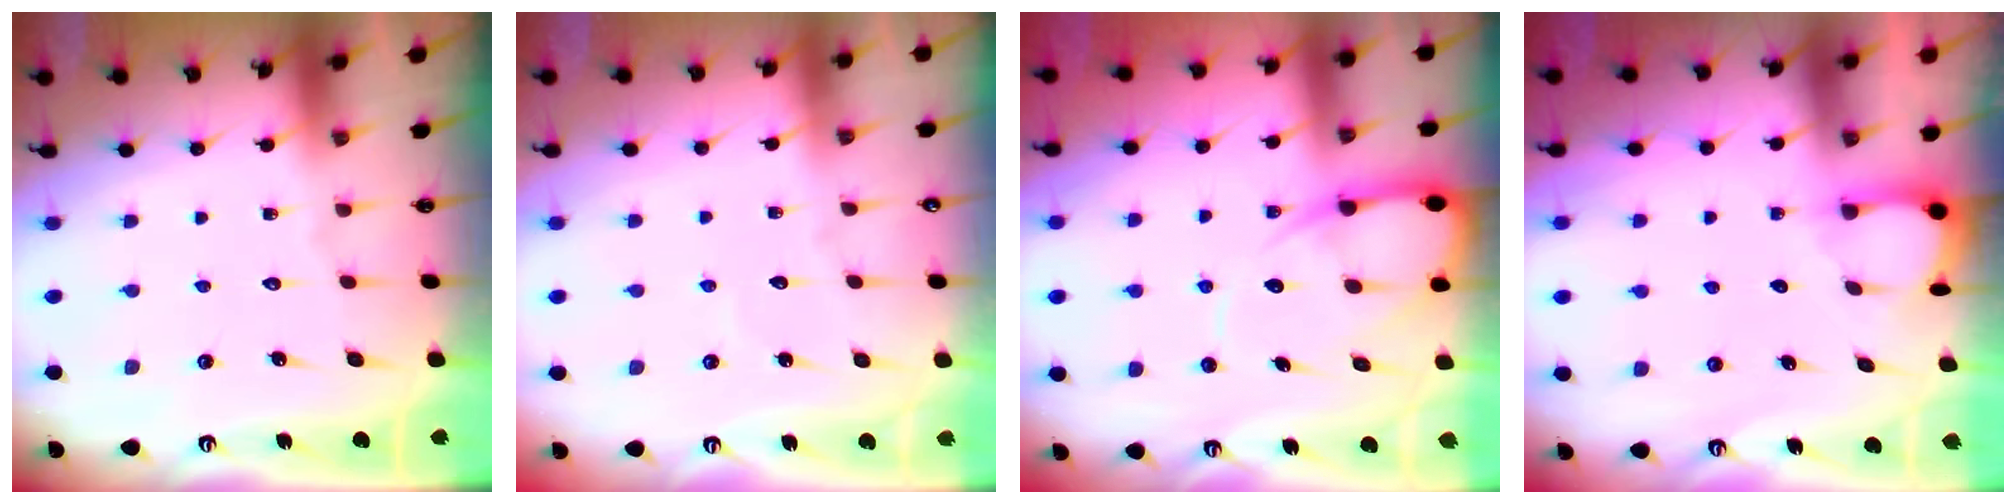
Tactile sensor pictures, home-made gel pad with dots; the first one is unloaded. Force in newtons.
{"total": 2.9, "press": 2.9, "slide": 0.2}
{"total": 8.6, "press": 8.6, "slide": 0.9}
{"total": 3.1, "press": 3.1, "slide": 0.4}